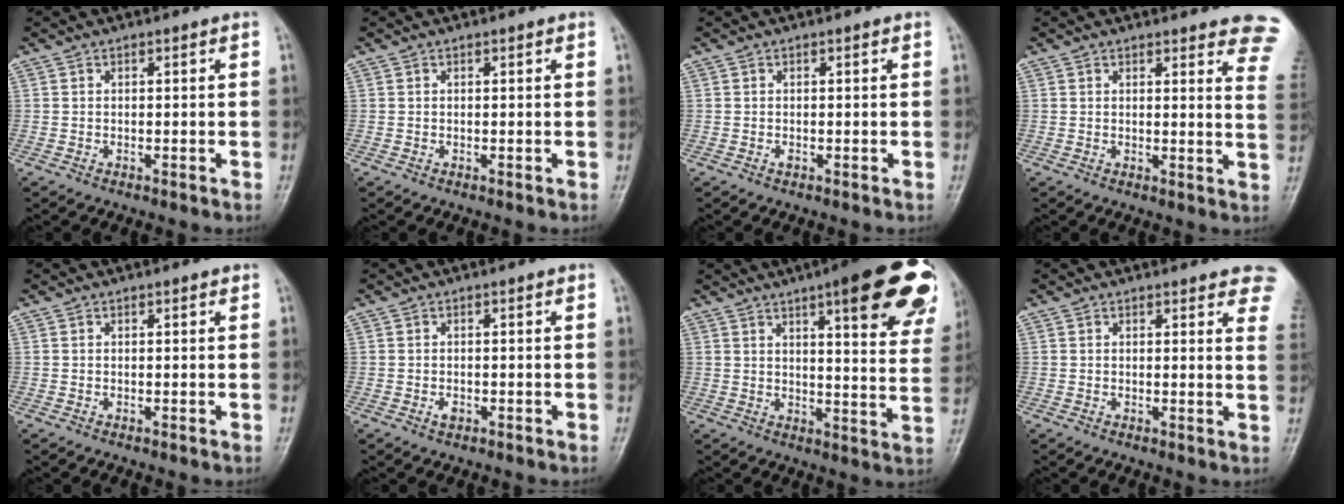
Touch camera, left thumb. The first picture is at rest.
{"total": 0.0}
{"total": 0.6, "force": [-0.1, 0.4, 0.5], "torque": [-0.006, -0.001, -0.002]}
{"total": 11.1, "force": [9.7, 2.5, 4.9], "torque": [-0.013, -0.055, 0.080]}
{"total": 0.5, "force": [0.3, 0.2, 0.4], "torque": [-0.007, -0.001, 0.002]}
{"total": 1.2, "force": [-0.4, 0.8, 0.8], "torque": [-0.010, 0.000, -0.007]}
{"total": 22.8, "force": [12.5, 5.6, 18.3], "torque": [-0.205, -0.036, 0.149]}
{"total": 8.6, "force": [6.7, 2.6, 4.8], "torque": [-0.020, -0.022, 0.058]}